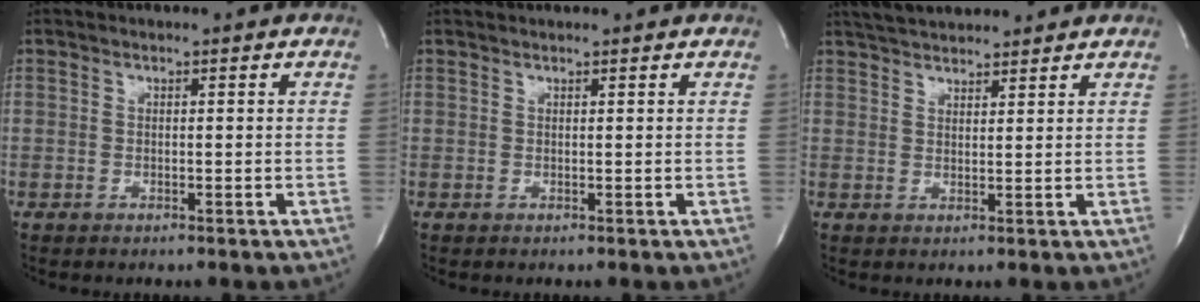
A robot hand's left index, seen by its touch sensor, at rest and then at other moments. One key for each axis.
{"total": 1.6, "fx": 1.5, "fy": 0.0, "fz": 0.3, "tx": -0.006, "ty": 0.016, "tz": 0.021}
{"total": 7.2, "fx": 6.6, "fy": 1.5, "fz": 2.5, "tx": -0.041, "ty": 0.029, "tz": 0.107}